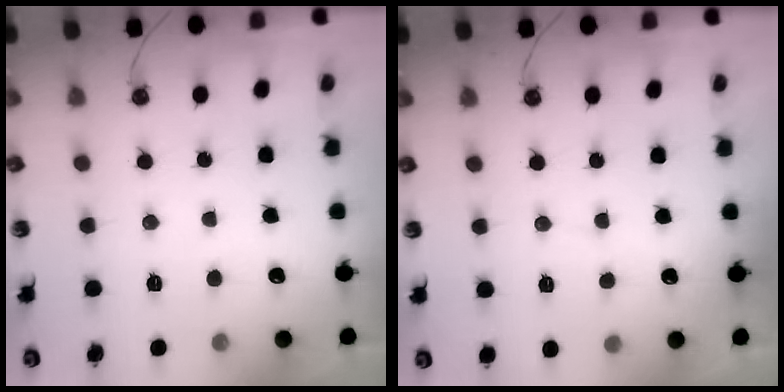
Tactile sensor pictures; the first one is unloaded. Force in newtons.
{"total": 3.6, "press": 3.6, "slide": 0.4}